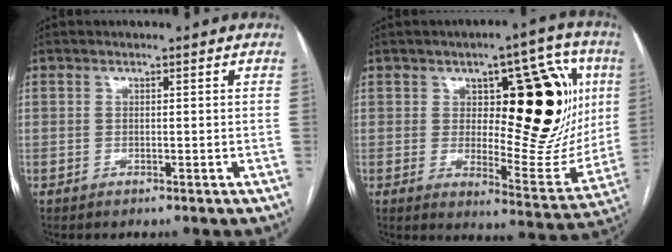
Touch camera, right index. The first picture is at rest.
{"total": 21.8, "force": [4.8, 8.5, 19.5], "torque": [-0.250, 0.017, 0.074]}